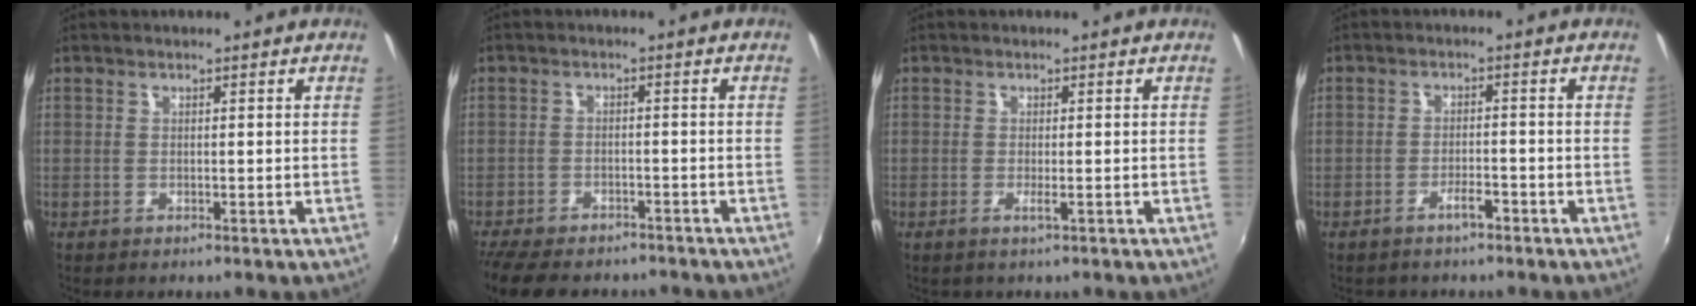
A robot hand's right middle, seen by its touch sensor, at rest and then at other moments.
{"total": 12.7, "force": [-10.4, 4.9, 5.4], "torque": [-0.129, -0.018, -0.159]}
{"total": 1.1, "force": [-0.5, 0.0, 1.0], "torque": [-0.019, -0.001, -0.007]}
{"total": 2.6, "force": [-2.0, 0.8, 1.4], "torque": [-0.031, 0.003, -0.029]}